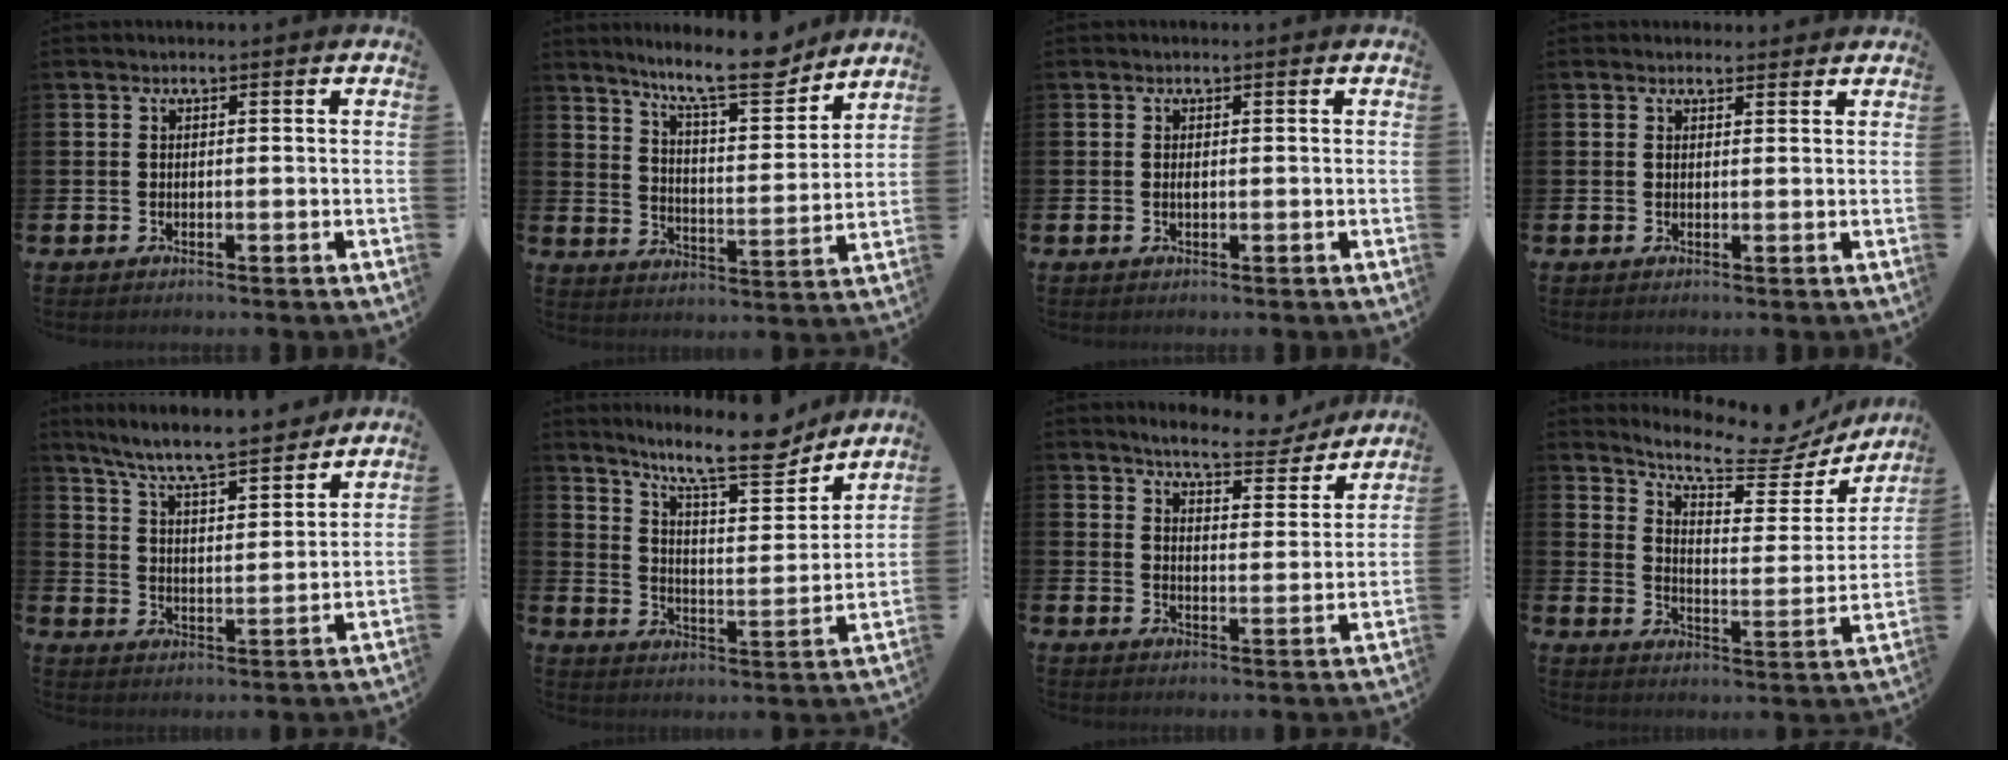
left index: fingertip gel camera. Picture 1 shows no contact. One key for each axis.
{"total": 11.5, "fx": 10.0, "fy": 2.1, "fz": 5.5, "tx": -0.105, "ty": -0.056, "tz": 0.171}
{"total": 0.5, "fx": 0.1, "fy": 0.2, "fz": 0.5, "tx": -0.007, "ty": -0.002, "tz": 0.001}
{"total": 1.4, "fx": 1.3, "fy": 0.5, "fz": 0.1, "tx": 0.010, "ty": -0.002, "tz": 0.021}
{"total": 8.1, "fx": 7.6, "fy": 0.4, "fz": 2.7, "tx": -0.081, "ty": -0.054, "tz": 0.133}
{"total": 12.4, "fx": 10.5, "fy": 2.6, "fz": 6.1, "tx": -0.104, "ty": -0.070, "tz": 0.176}
{"total": 6.4, "fx": 6.0, "fy": 1.0, "fz": 1.9, "tx": -0.038, "ty": -0.044, "tz": 0.098}
{"total": 9.3, "fx": 8.4, "fy": 2.2, "fz": 3.5, "tx": -0.074, "ty": -0.069, "tz": 0.138}